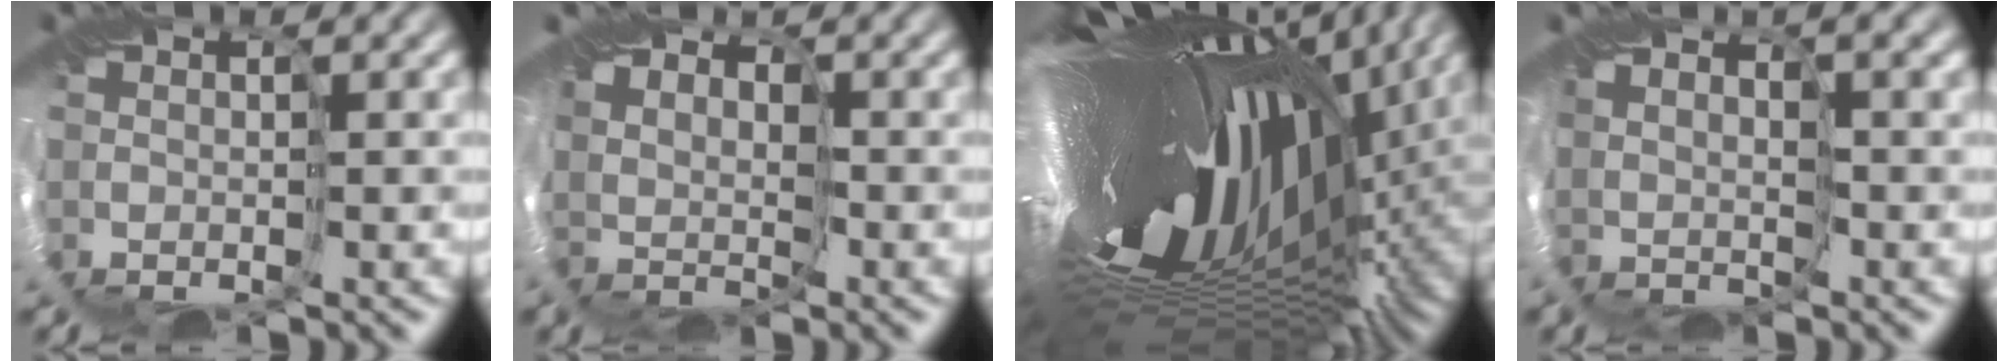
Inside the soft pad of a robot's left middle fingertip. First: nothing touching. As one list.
[{"total": 3.1, "force": [2.7, 1.5, 0.2], "torque": [-0.008, -0.002, 0.042]}, {"total": 19.1, "force": [2.6, 7.4, 17.4], "torque": [-0.289, 0.000, 0.050]}, {"total": 2.5, "force": [2.3, 0.5, 0.8], "torque": [-0.019, 0.010, 0.047]}]